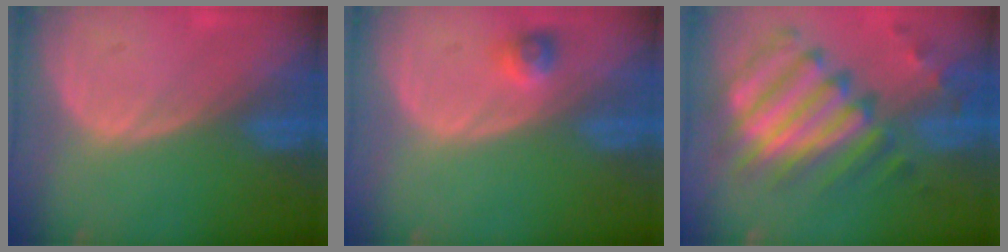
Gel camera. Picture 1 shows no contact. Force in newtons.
{"total": 2.2, "press": 2.2, "slide": 0.2}
{"total": 11.9, "press": 10.3, "slide": 5.9}